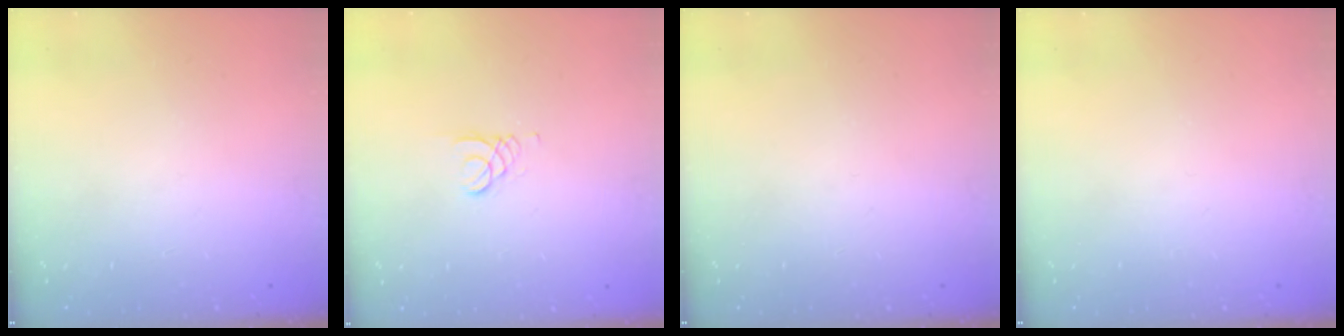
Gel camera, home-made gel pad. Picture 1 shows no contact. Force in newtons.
{"total": 0.7, "press": 0.7, "slide": 0.1}
{"total": 0.0}
{"total": 0.0}